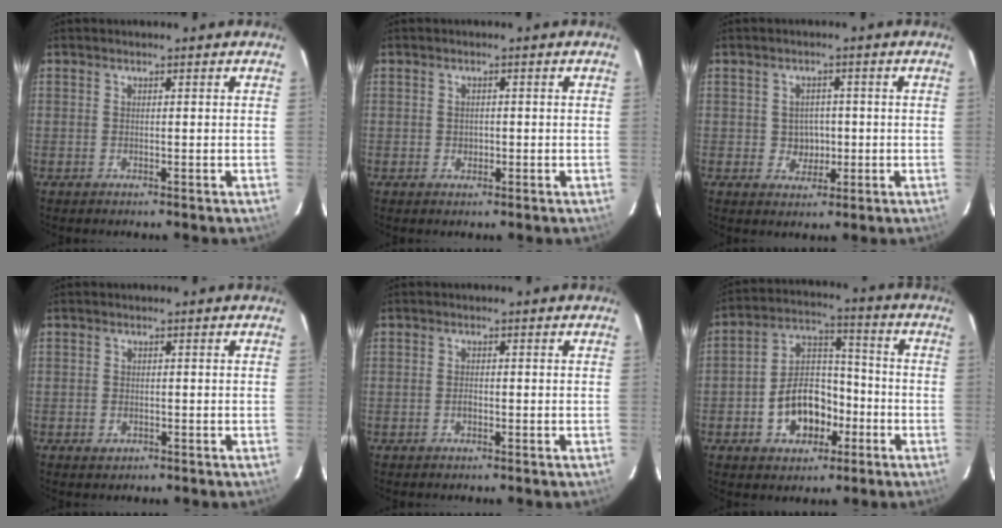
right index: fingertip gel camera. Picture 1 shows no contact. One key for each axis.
{"total": 1.5, "fx": -0.2, "fy": 1.3, "fz": 0.6, "tx": -0.008, "ty": 0.003, "tz": -0.003}
{"total": 3.8, "fx": -0.3, "fy": 3.6, "fz": 1.2, "tx": -0.025, "ty": 0.011, "tz": 0.003}
{"total": 1.8, "fx": -0.8, "fy": 1.4, "fz": 0.6, "tx": -0.011, "ty": -0.001, "tz": -0.011}
{"total": 1.2, "fx": -0.5, "fy": 0.8, "fz": 0.8, "tx": -0.016, "ty": 0.003, "tz": -0.008}
{"total": 12.1, "fx": -4.5, "fy": 8.3, "fz": 7.6, "tx": -0.151, "ty": 0.032, "tz": -0.063}